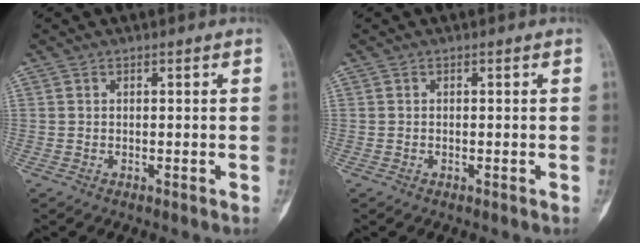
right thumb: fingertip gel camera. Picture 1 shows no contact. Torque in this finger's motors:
{"motor_torque": [0.03, -0.30, -0.06, -0.13, -0.06]}